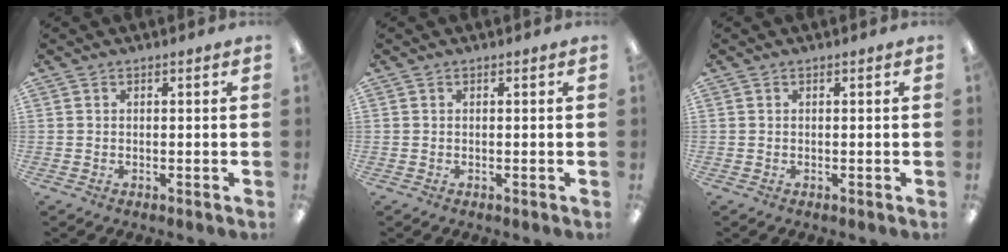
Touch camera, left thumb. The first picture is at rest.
{"total": 0.0}
{"total": 0.0}